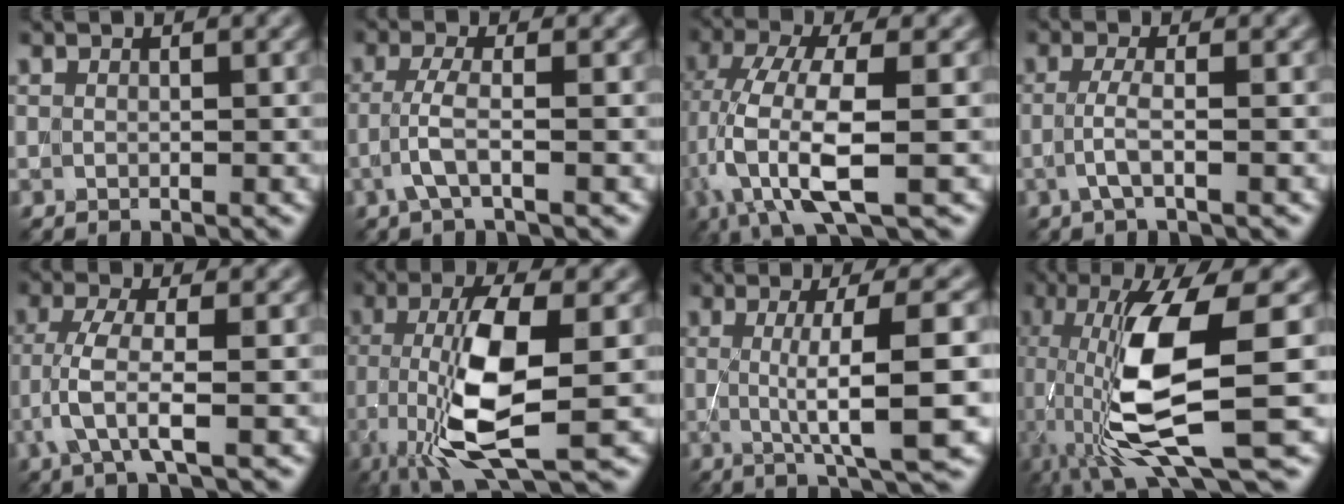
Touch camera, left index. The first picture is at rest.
{"total": 2.2, "force": [-0.9, 0.2, 2.0], "torque": [-0.048, 0.008, -0.024]}
{"total": 8.4, "force": [-1.8, 2.5, 7.8], "torque": [-0.168, 0.000, -0.037]}
{"total": 2.0, "force": [-0.5, 0.4, 1.9], "torque": [-0.041, 0.002, -0.015]}
{"total": 3.6, "force": [-1.2, 0.6, 3.4], "torque": [-0.074, 0.006, -0.025]}
{"total": 9.6, "force": [-2.3, 2.7, 8.9], "torque": [-0.177, -0.005, -0.044]}
{"total": 8.5, "force": [0.0, 1.8, 8.3], "torque": [-0.110, 0.004, 0.001]}
{"total": 12.0, "force": [-1.4, 3.3, 11.5], "torque": [-0.213, -0.019, -0.021]}